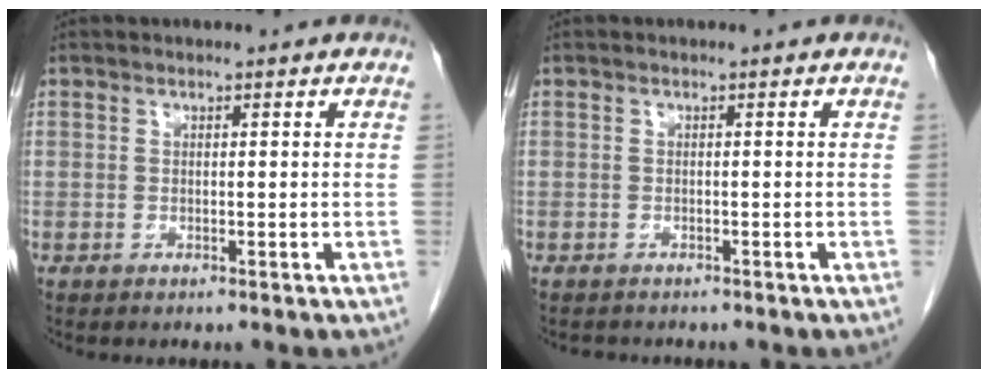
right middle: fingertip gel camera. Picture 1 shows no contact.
{"total": 2.0, "force": [-1.8, 0.8, 0.5], "torque": [-0.012, -0.004, -0.024]}